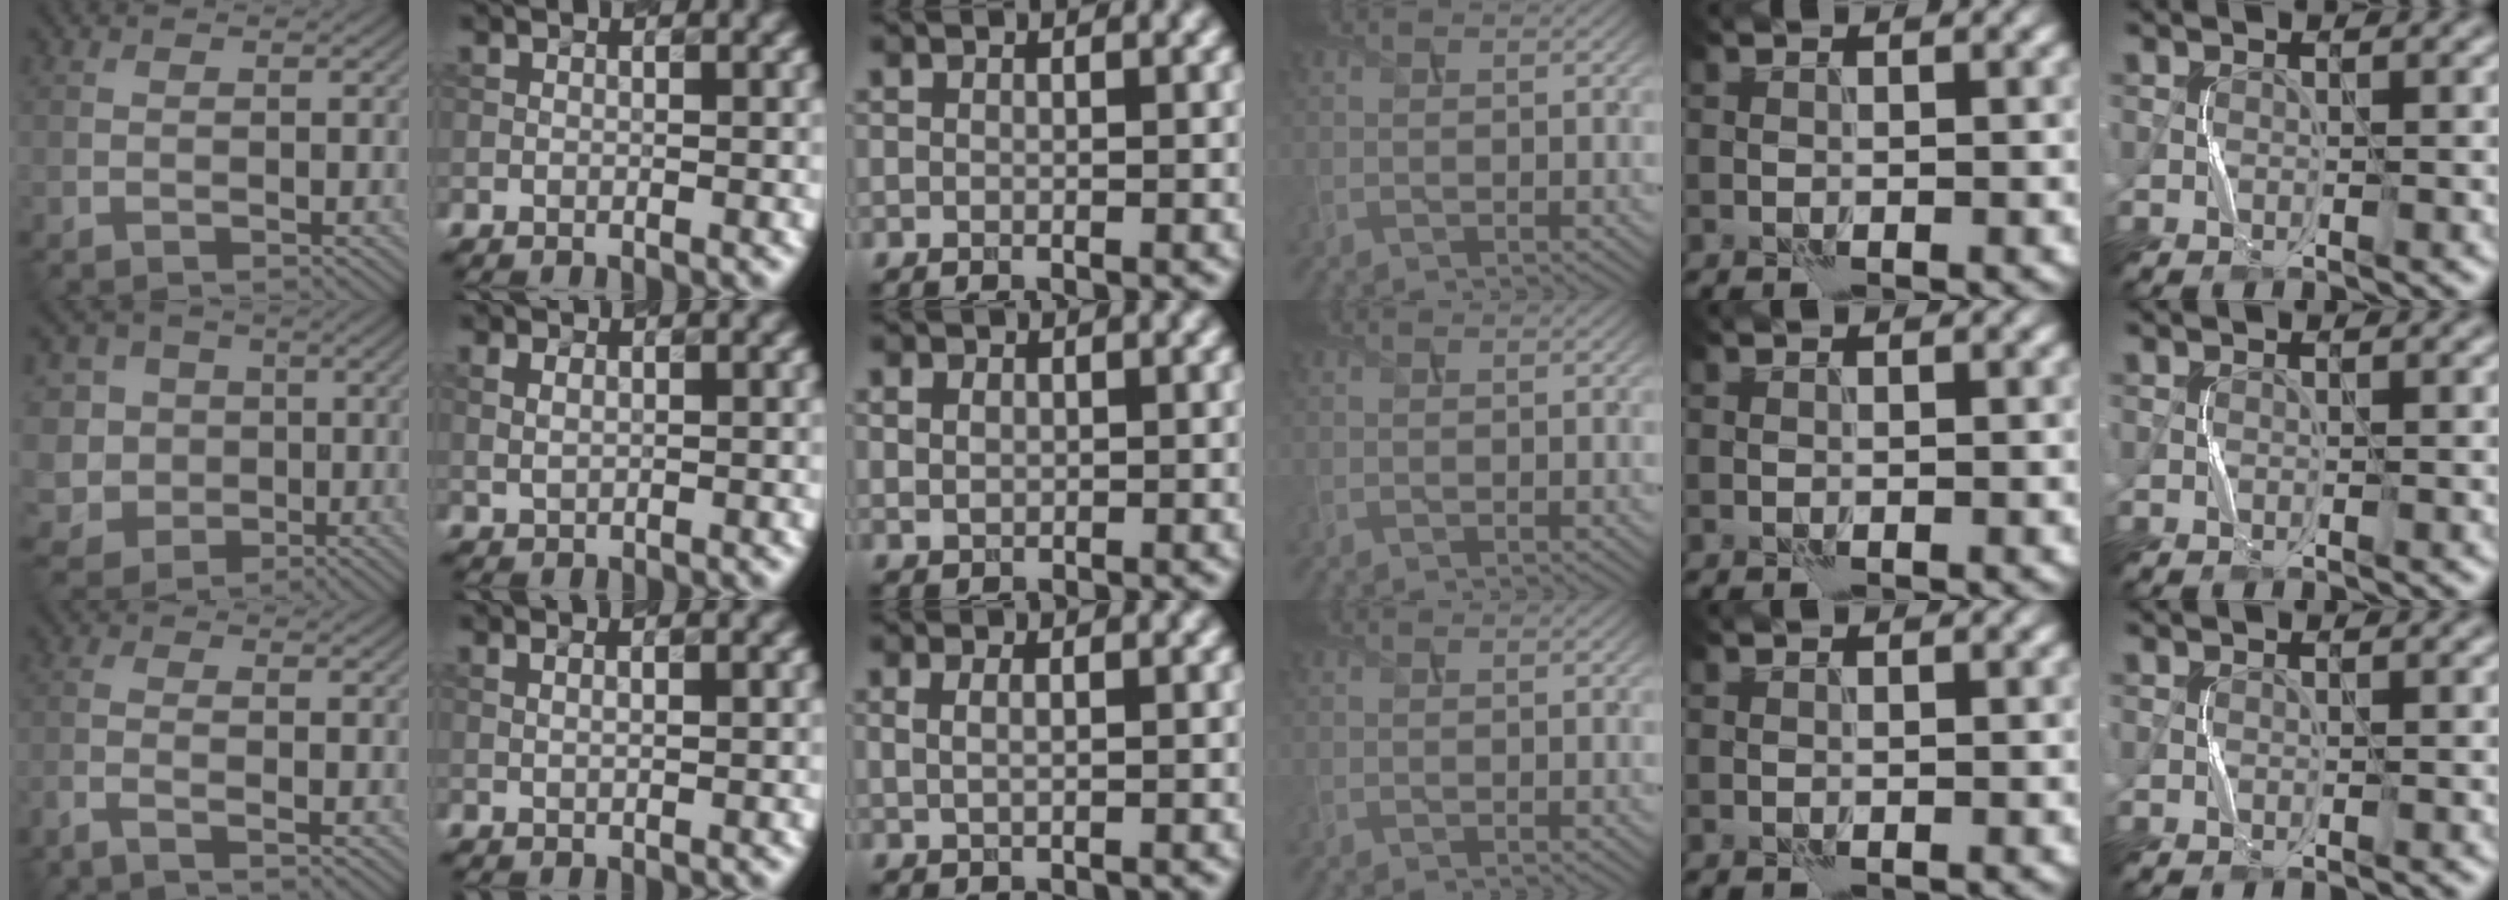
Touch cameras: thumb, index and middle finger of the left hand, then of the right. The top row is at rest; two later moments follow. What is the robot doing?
{"motion": "squeeze", "object": "sponge"}